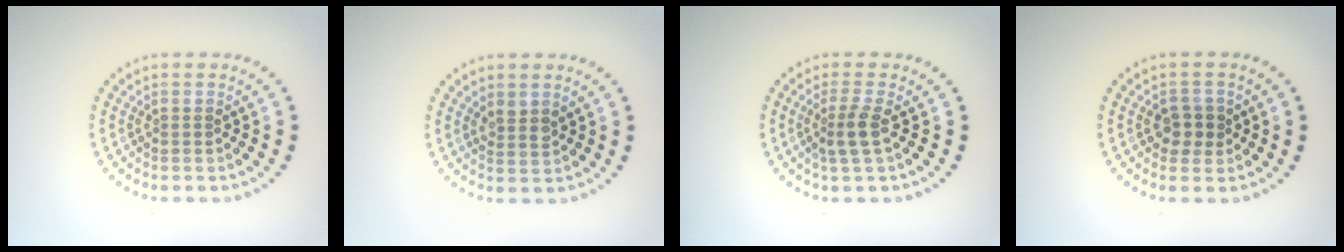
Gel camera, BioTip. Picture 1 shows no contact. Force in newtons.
{"total": 1.3, "press": 1.1, "slide": 0.7}
{"total": 2.2, "press": 1.8, "slide": 1.3}
{"total": 2.2, "press": 2.1, "slide": 0.6}